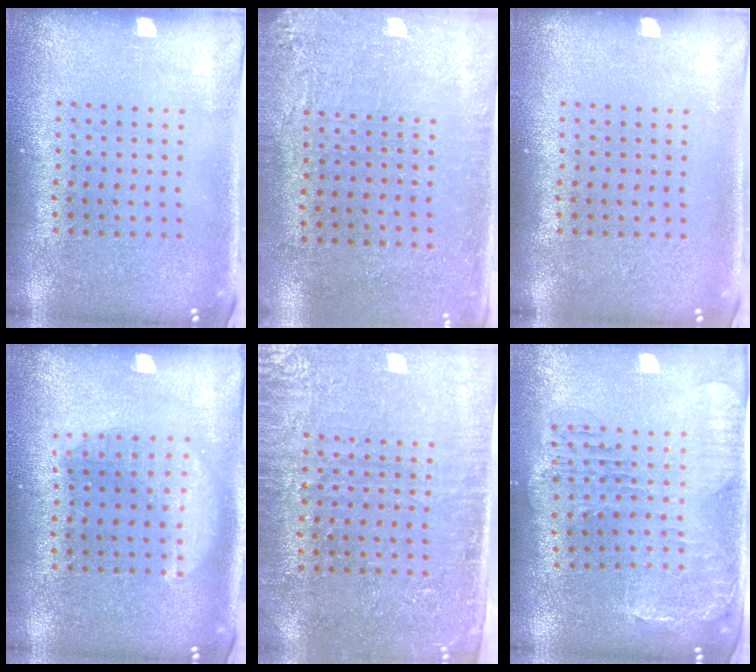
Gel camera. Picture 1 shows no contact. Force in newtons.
{"total": 2.8, "press": 2.3, "slide": 1.6}
{"total": 0.0}
{"total": 1.6, "press": 1.6, "slide": 0.2}
{"total": 3.4, "press": 3.1, "slide": 1.4}
{"total": 1.4, "press": 1.4, "slide": 0.4}